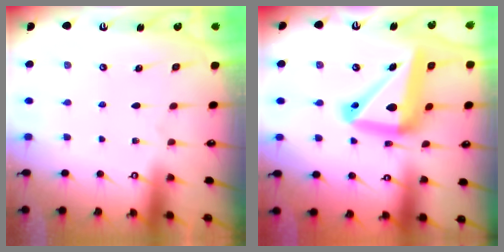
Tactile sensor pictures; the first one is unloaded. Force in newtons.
{"total": 19.1, "press": 19.0, "slide": 2.2}